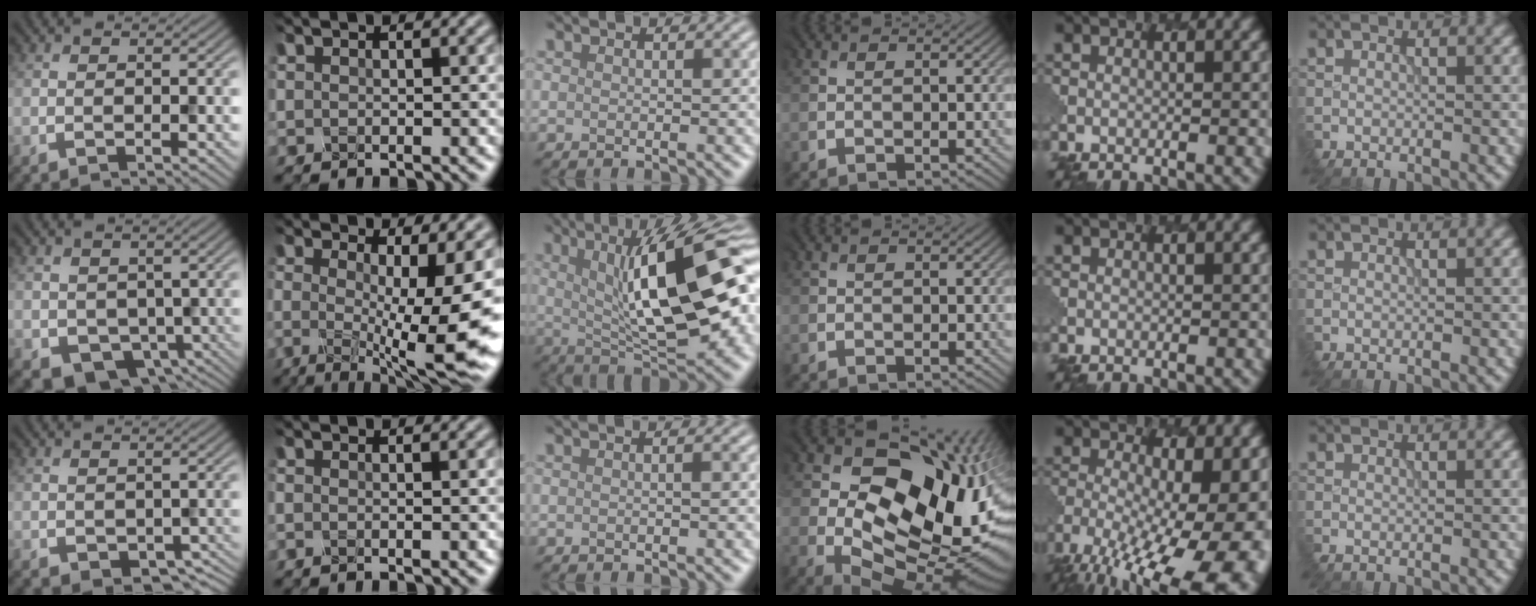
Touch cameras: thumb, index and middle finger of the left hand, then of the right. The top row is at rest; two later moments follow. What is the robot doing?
{"motion": "disassemble", "object": "battery cover"}